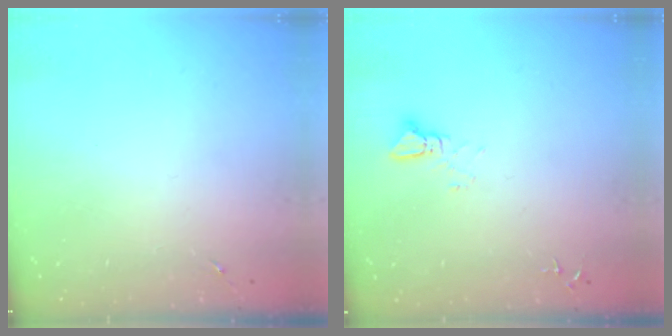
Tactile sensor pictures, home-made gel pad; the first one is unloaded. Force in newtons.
{"total": 2.4, "press": 2.4, "slide": 0.1}